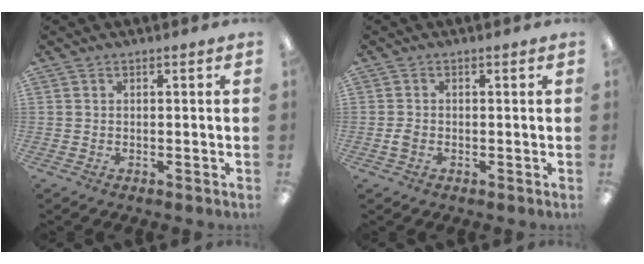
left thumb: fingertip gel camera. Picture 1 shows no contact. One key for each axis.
{"total": 1.9, "fx": -0.4, "fy": 1.3, "fz": 1.3, "tx": -0.024, "ty": 0.003, "tz": -0.007}